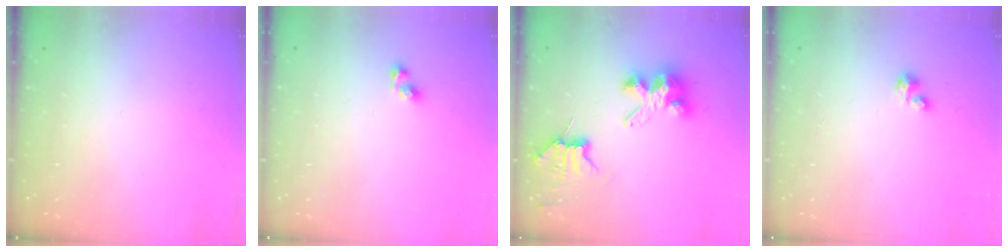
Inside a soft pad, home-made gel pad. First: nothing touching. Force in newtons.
{"total": 2.6, "press": 2.3, "slide": 1.1}
{"total": 7.4, "press": 7.3, "slide": 0.6}
{"total": 2.0, "press": 2.0, "slide": 0.2}